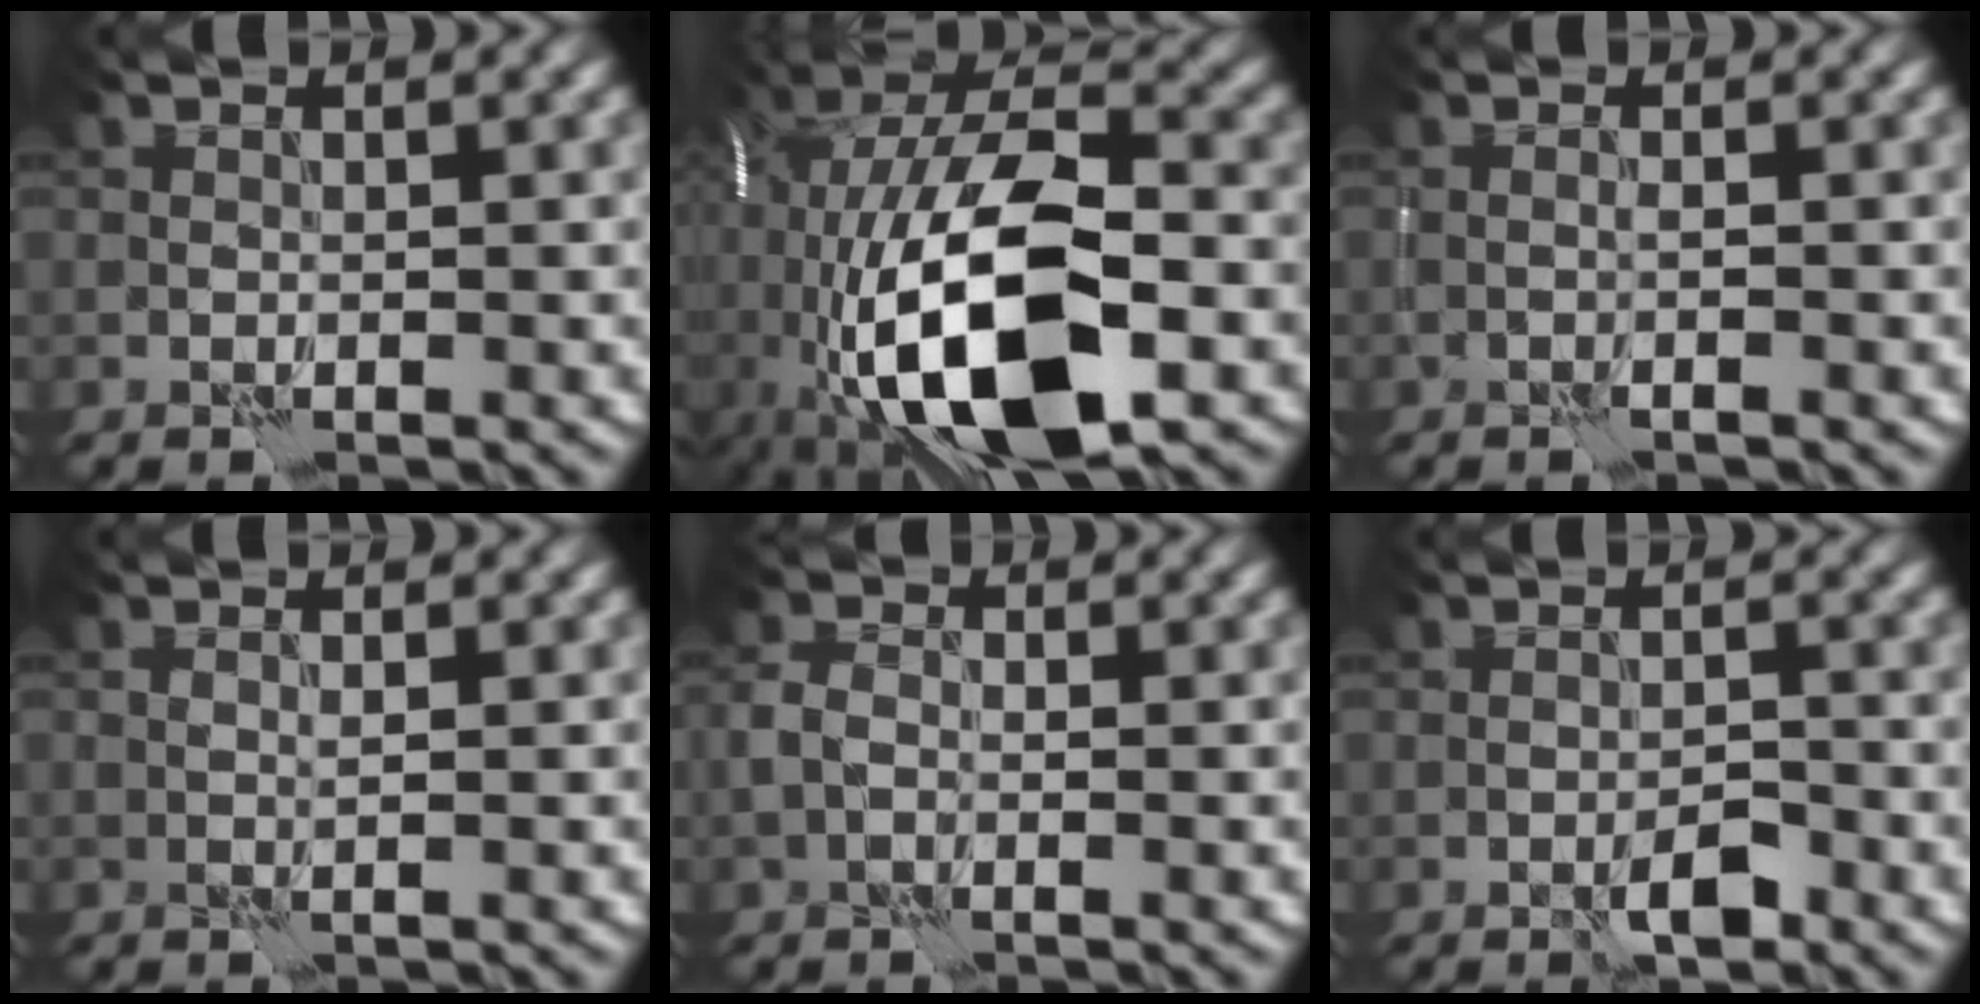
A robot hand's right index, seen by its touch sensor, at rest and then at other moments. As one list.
[{"total": 18.1, "force": [-4.4, 7.6, 15.8], "torque": [-0.303, -0.003, -0.070]}, {"total": 0.6, "force": [-0.2, -0.5, 0.3], "torque": [-0.006, 0.003, -0.004]}, {"total": 1.1, "force": [0.6, -0.8, -0.3], "torque": [0.002, -0.001, 0.014]}, {"total": 0.5, "force": [-0.1, 0.4, 0.4], "torque": [-0.011, 0.004, -0.006]}, {"total": 2.1, "force": [-1.5, 0.7, 1.4], "torque": [-0.019, 0.005, -0.022]}]